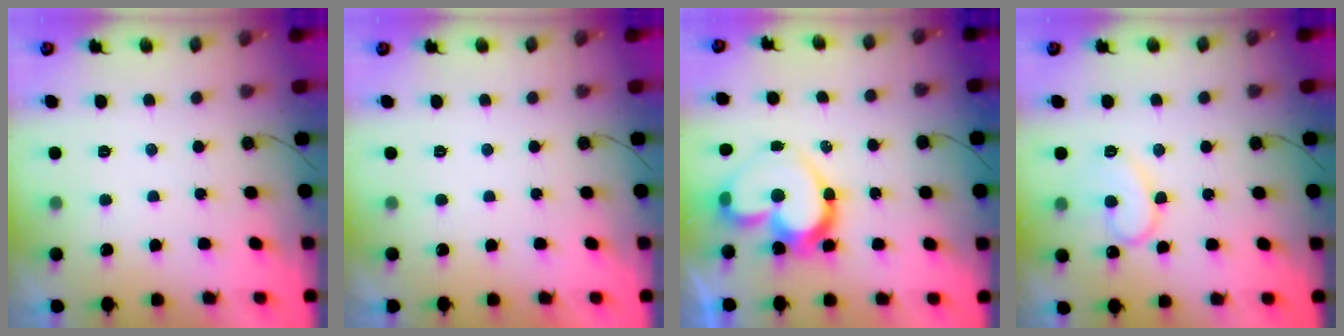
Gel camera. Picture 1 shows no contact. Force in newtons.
{"total": 1.8, "press": 1.8, "slide": 0.0}
{"total": 17.1, "press": 17.0, "slide": 1.4}
{"total": 11.8, "press": 11.7, "slide": 1.1}